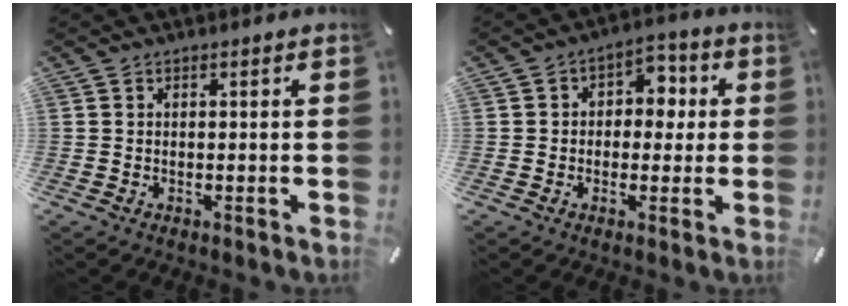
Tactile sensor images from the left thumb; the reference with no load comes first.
{"total": 6.2, "force": [-0.2, 5.0, 3.6], "torque": [-0.042, 0.010, -0.012]}